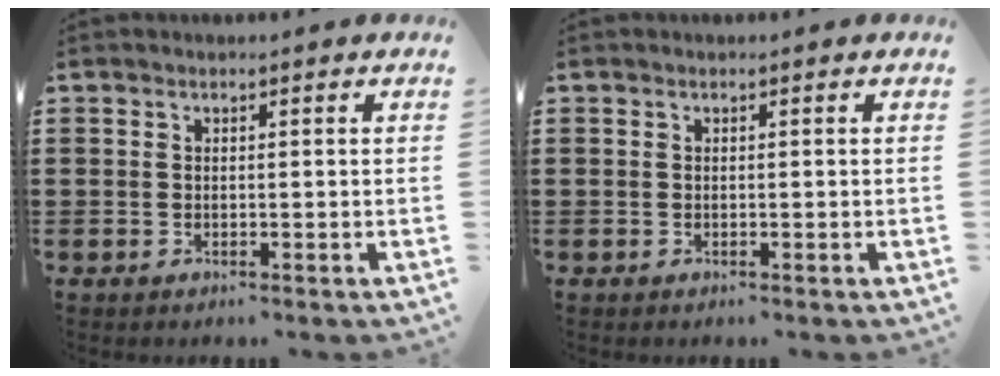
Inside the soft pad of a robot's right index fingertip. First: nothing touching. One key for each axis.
{"total": 0.0}